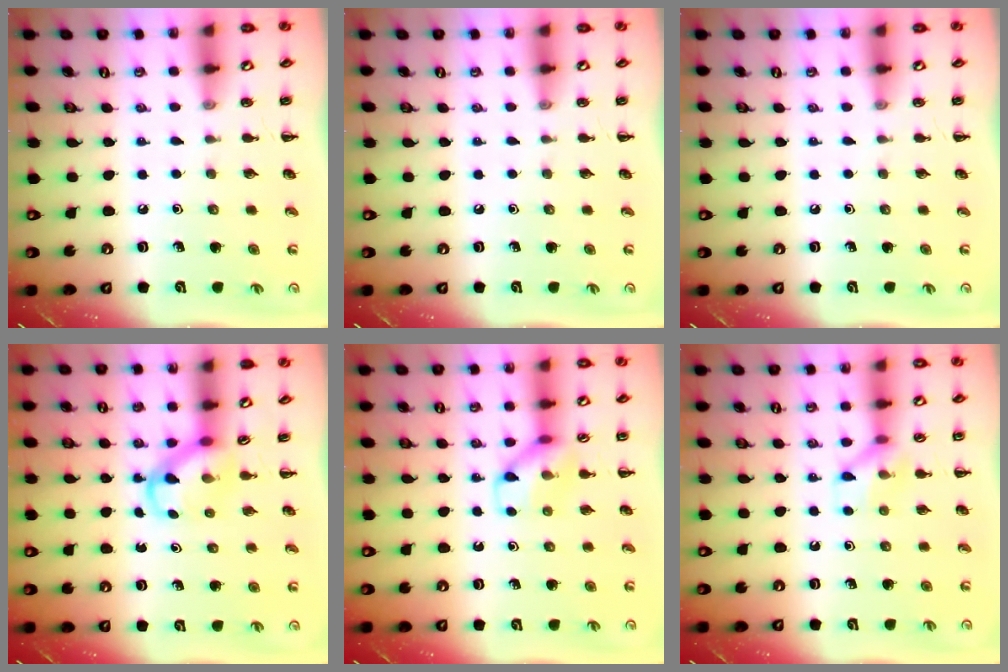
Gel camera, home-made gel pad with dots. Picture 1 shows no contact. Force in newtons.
{"total": 0.0}
{"total": 0.0}
{"total": 3.5, "press": 3.3, "slide": 1.2}
{"total": 10.0, "press": 9.9, "slide": 0.7}
{"total": 8.0, "press": 8.0, "slide": 0.5}